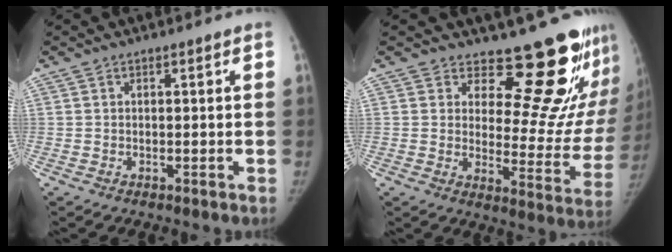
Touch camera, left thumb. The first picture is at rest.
{"total": 17.4, "force": [14.7, 6.3, 7.0], "torque": [-0.027, -0.140, 0.179]}